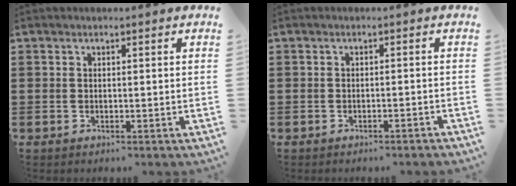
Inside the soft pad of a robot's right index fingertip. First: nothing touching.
{"total": 1.1, "force": [-1.0, -0.1, 0.4], "torque": [-0.008, 0.001, -0.020]}